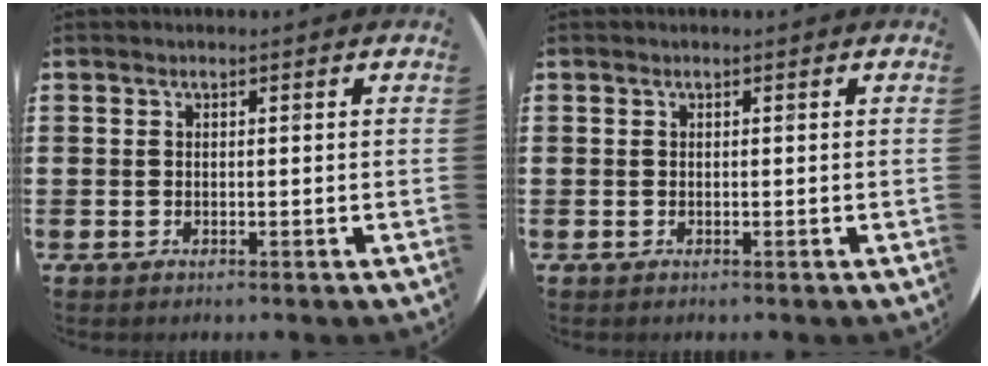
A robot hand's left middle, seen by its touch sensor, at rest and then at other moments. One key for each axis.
{"total": 0.0}